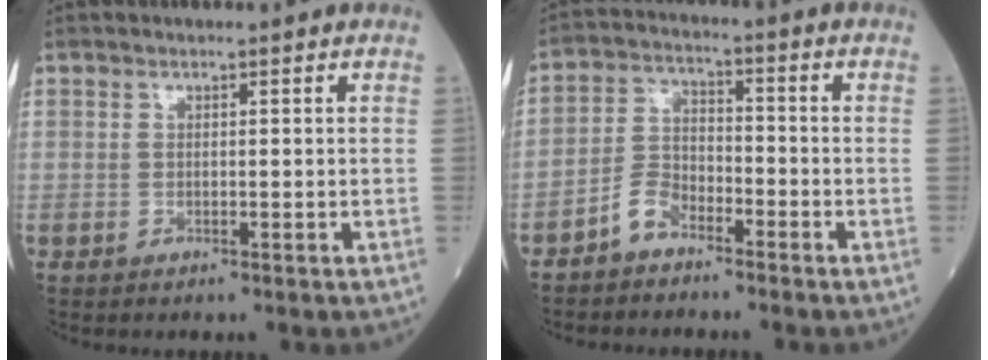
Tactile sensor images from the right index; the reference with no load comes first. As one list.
[{"total": 4.8, "force": [-3.5, 2.5, 2.1], "torque": [-0.041, 0.005, -0.074]}]